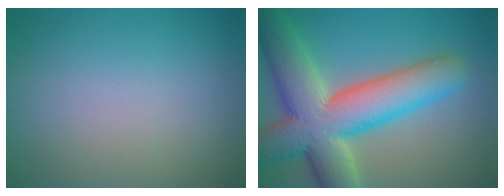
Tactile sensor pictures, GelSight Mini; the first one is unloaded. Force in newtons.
{"total": 12.3, "press": 12.3, "slide": 0.8}